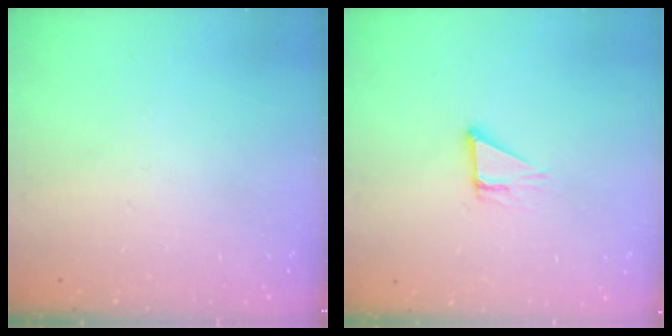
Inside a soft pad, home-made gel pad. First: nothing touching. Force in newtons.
{"total": 3.8, "press": 3.8, "slide": 0.4}